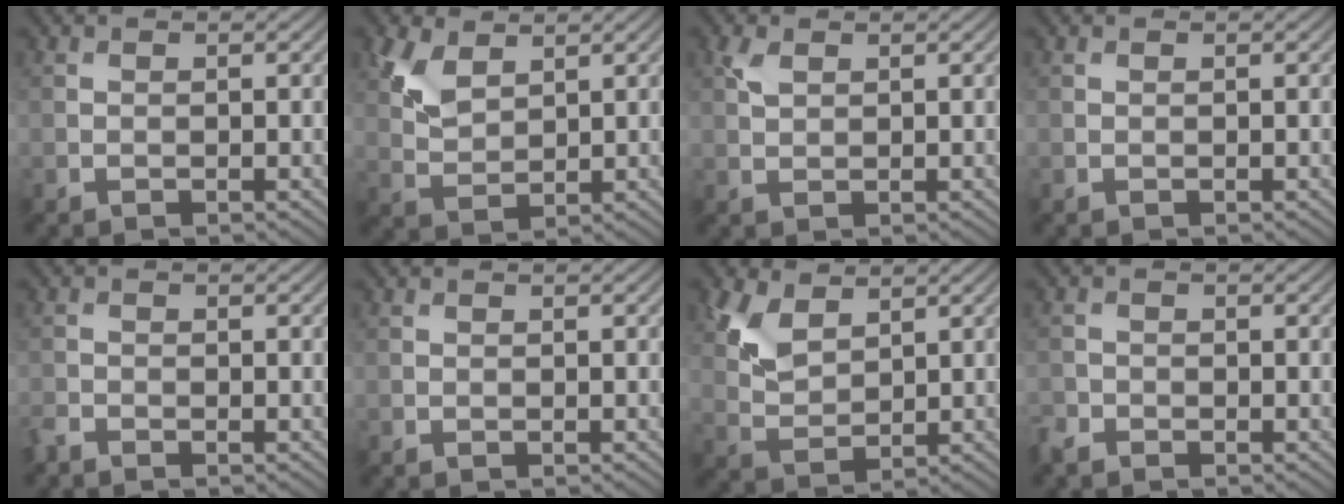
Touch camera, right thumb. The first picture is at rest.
{"total": 5.0, "force": [2.7, 2.8, 3.1], "torque": [-0.081, -0.001, 0.060]}
{"total": 2.0, "force": [1.1, 1.1, 1.3], "torque": [-0.036, 0.003, 0.023]}
{"total": 0.0}
{"total": 1.3, "force": [-1.3, 0.2, 0.3], "torque": [-0.010, -0.004, -0.034]}
{"total": 0.0}
{"total": 5.6, "force": [3.1, 3.2, 3.5], "torque": [-0.088, -0.002, 0.066]}
{"total": 1.7, "force": [-1.5, 0.9, 0.4], "torque": [-0.011, -0.004, -0.038]}